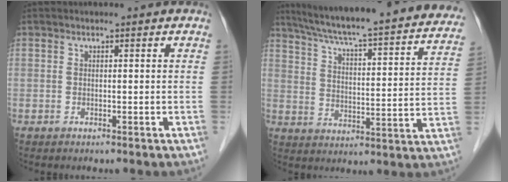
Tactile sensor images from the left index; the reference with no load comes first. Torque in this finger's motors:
{"motor_torque": [0.27, -0.42, 0.34, 0.13]}